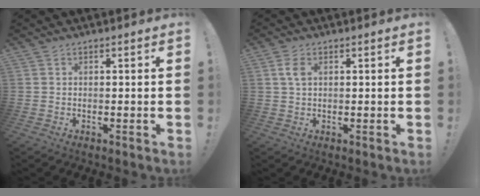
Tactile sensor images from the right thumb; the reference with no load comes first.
{"total": 3.7, "force": [1.1, 2.1, 2.8], "torque": [-0.044, 0.001, 0.018]}